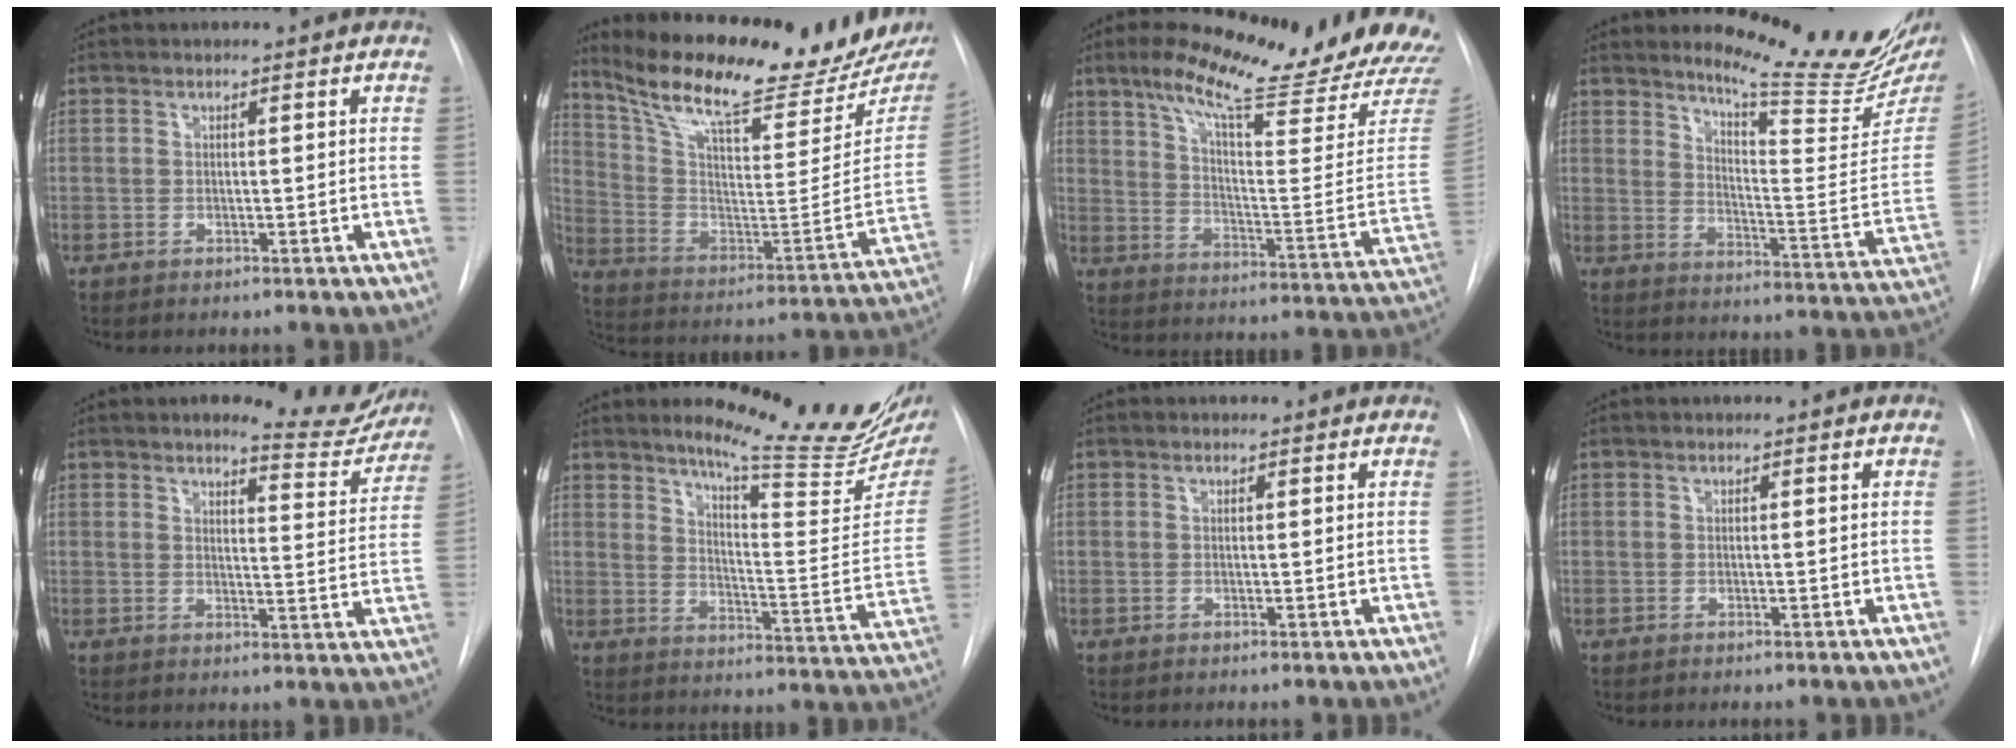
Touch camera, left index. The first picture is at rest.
{"total": 27.1, "force": [22.0, 5.0, 14.9], "torque": [-0.249, -0.043, 0.323]}
{"total": 24.4, "force": [20.4, 2.1, 13.2], "torque": [-0.202, -0.068, 0.269]}
{"total": 17.8, "force": [16.0, 0.8, 7.7], "torque": [-0.113, -0.107, 0.207]}
{"total": 9.4, "force": [8.8, 2.0, 2.3], "torque": [-0.013, -0.031, 0.094]}
{"total": 19.6, "force": [16.6, 1.7, 10.3], "torque": [-0.146, -0.079, 0.214]}
{"total": 0.6, "force": [0.5, 0.2, 0.0], "torque": [-0.008, 0.002, 0.007]}
{"total": 0.0}